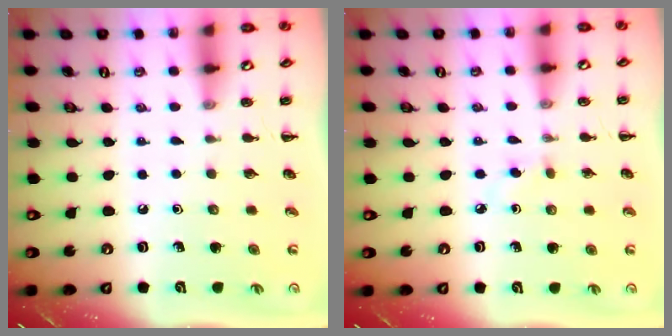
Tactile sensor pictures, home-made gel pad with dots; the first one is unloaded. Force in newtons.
{"total": 3.2, "press": 2.9, "slide": 1.4}